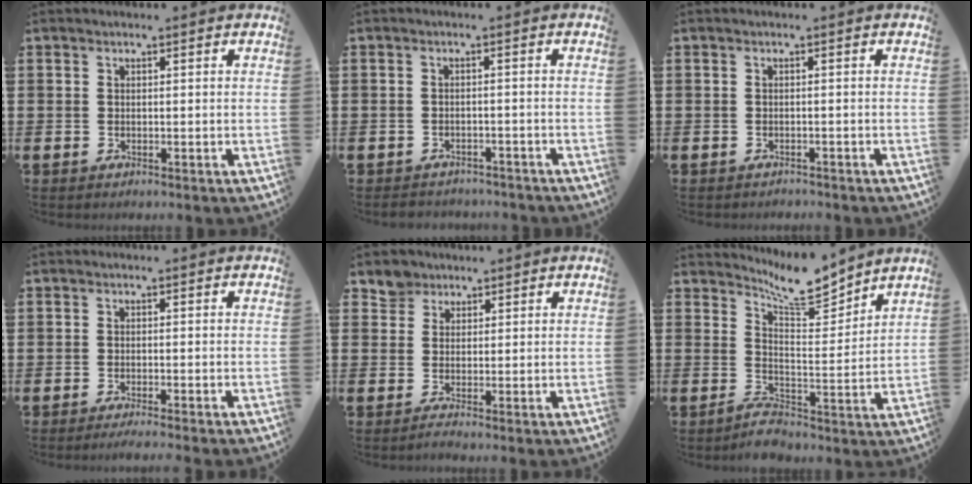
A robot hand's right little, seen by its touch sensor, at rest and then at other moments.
{"total": 1.4, "force": [-1.4, 0.2, -0.2], "torque": [-0.003, 0.003, -0.031]}
{"total": 0.6, "force": [-0.6, 0.1, -0.1], "torque": [-0.001, -0.002, -0.013]}
{"total": 1.0, "force": [-0.8, -0.1, 0.6], "torque": [-0.009, -0.002, -0.015]}
{"total": 2.9, "force": [2.1, 2.0, 0.1], "torque": [0.000, -0.007, 0.034]}
{"total": 6.6, "force": [5.1, 2.6, 3.2], "torque": [-0.061, -0.040, 0.086]}